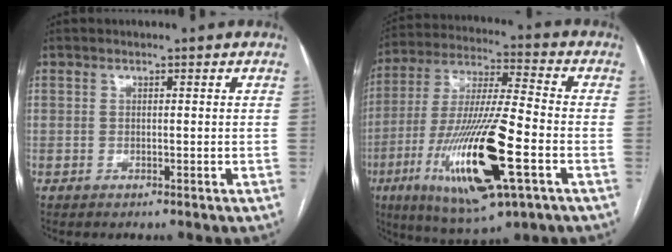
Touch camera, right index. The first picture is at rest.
{"total": 21.3, "force": [-7.7, 3.0, 19.6], "torque": [-0.406, -0.035, -0.131]}